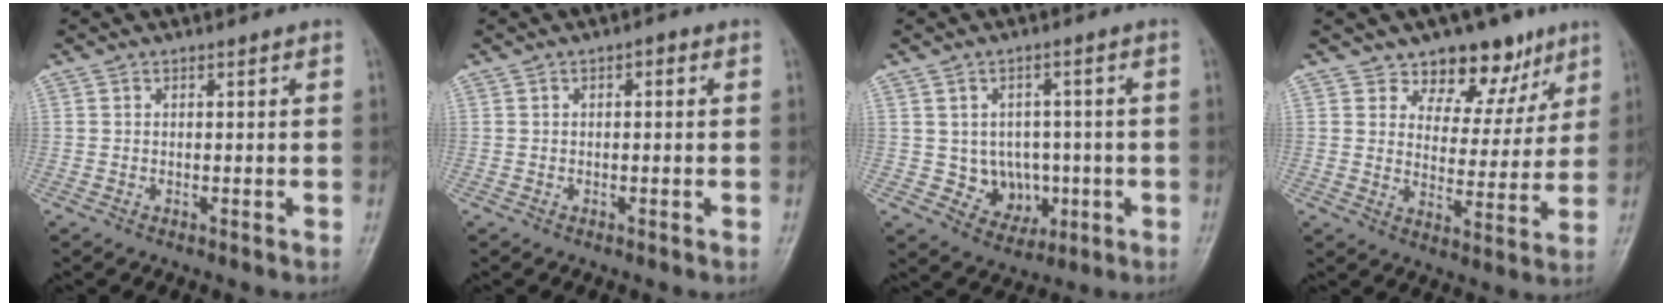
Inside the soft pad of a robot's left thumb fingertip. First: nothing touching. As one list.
[{"total": 1.4, "force": [0.3, 0.7, 1.1], "torque": [-0.010, 0.005, -0.003]}, {"total": 7.1, "force": [-1.0, 6.2, 3.4], "torque": [-0.005, 0.009, -0.001]}, {"total": 11.4, "force": [7.7, 7.0, 4.8], "torque": [-0.010, -0.037, 0.112]}]